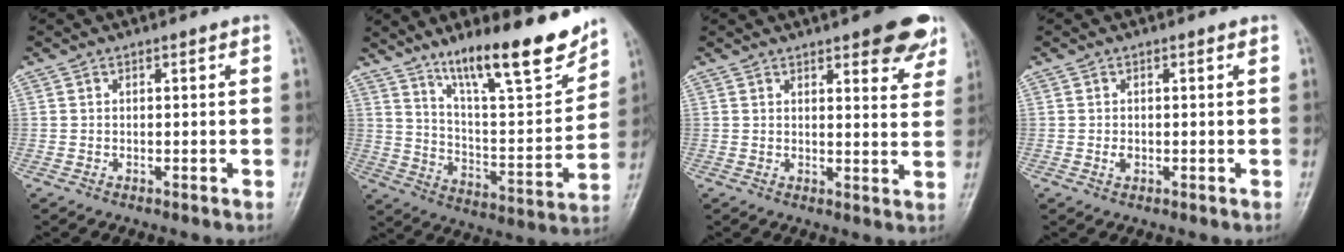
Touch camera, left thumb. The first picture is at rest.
{"total": 19.0, "force": [13.7, 4.1, 12.5], "torque": [-0.161, -0.081, 0.228]}
{"total": 10.4, "force": [6.7, 3.4, 7.1], "torque": [-0.053, -0.028, 0.075]}
{"total": 1.1, "force": [-0.1, 0.8, 0.7], "torque": [-0.011, 0.000, -0.001]}